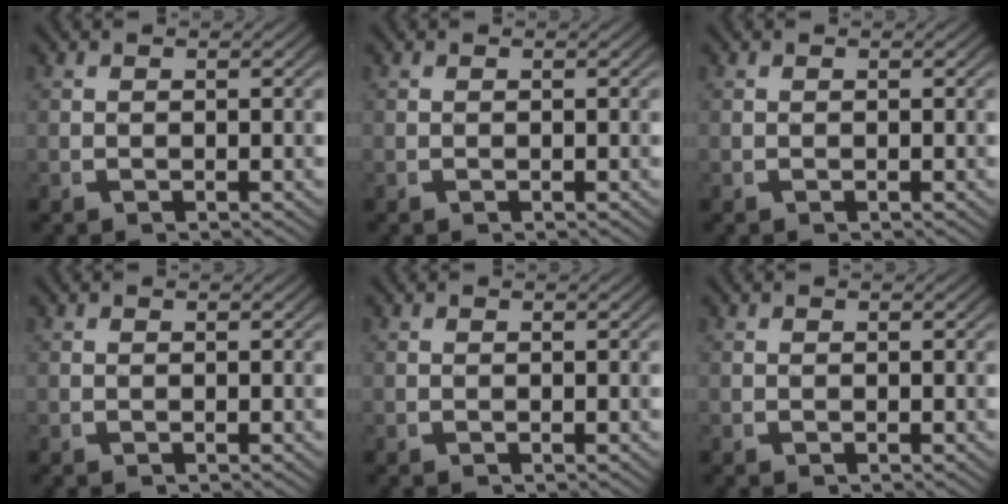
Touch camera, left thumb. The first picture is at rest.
{"total": 0.0}
{"total": 0.0}
{"total": 0.0}
{"total": 0.0}
{"total": 0.0}